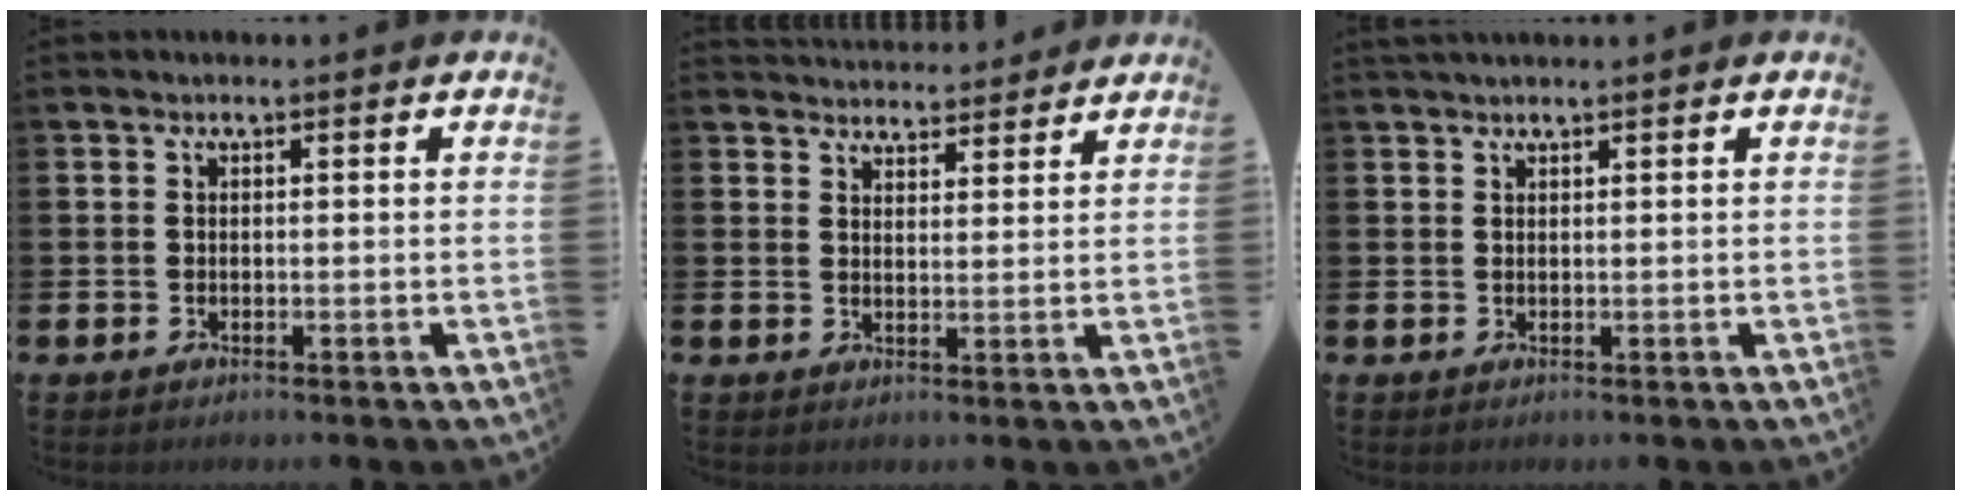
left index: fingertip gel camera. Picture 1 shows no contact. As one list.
[{"total": 3.9, "force": [3.8, 0.7, -0.4], "torque": [-0.003, -0.021, 0.070]}, {"total": 0.9, "force": [0.9, -0.1, 0.2], "torque": [-0.004, 0.001, 0.016]}]